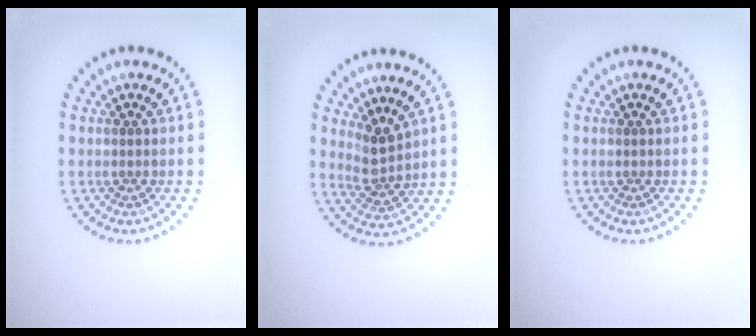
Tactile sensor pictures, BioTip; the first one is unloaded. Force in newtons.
{"total": 2.5, "press": 2.0, "slide": 1.6}
{"total": 0.0}